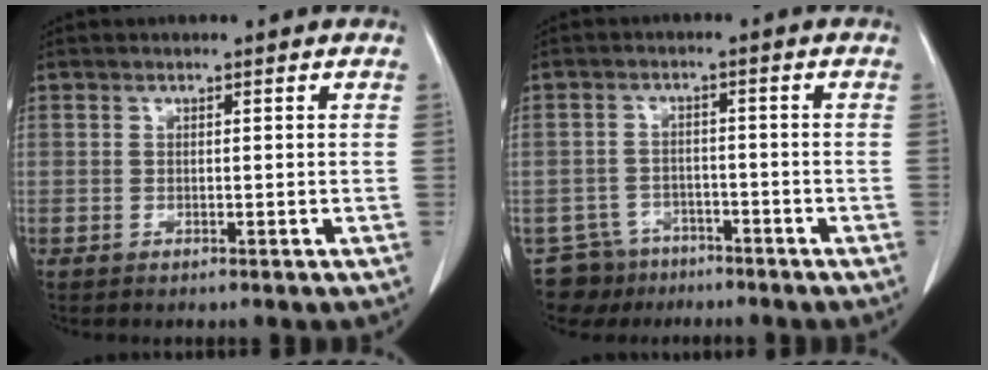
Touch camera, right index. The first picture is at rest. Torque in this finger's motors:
{"motor_torque": [-1.13, -0.12, -0.79, -0.21]}